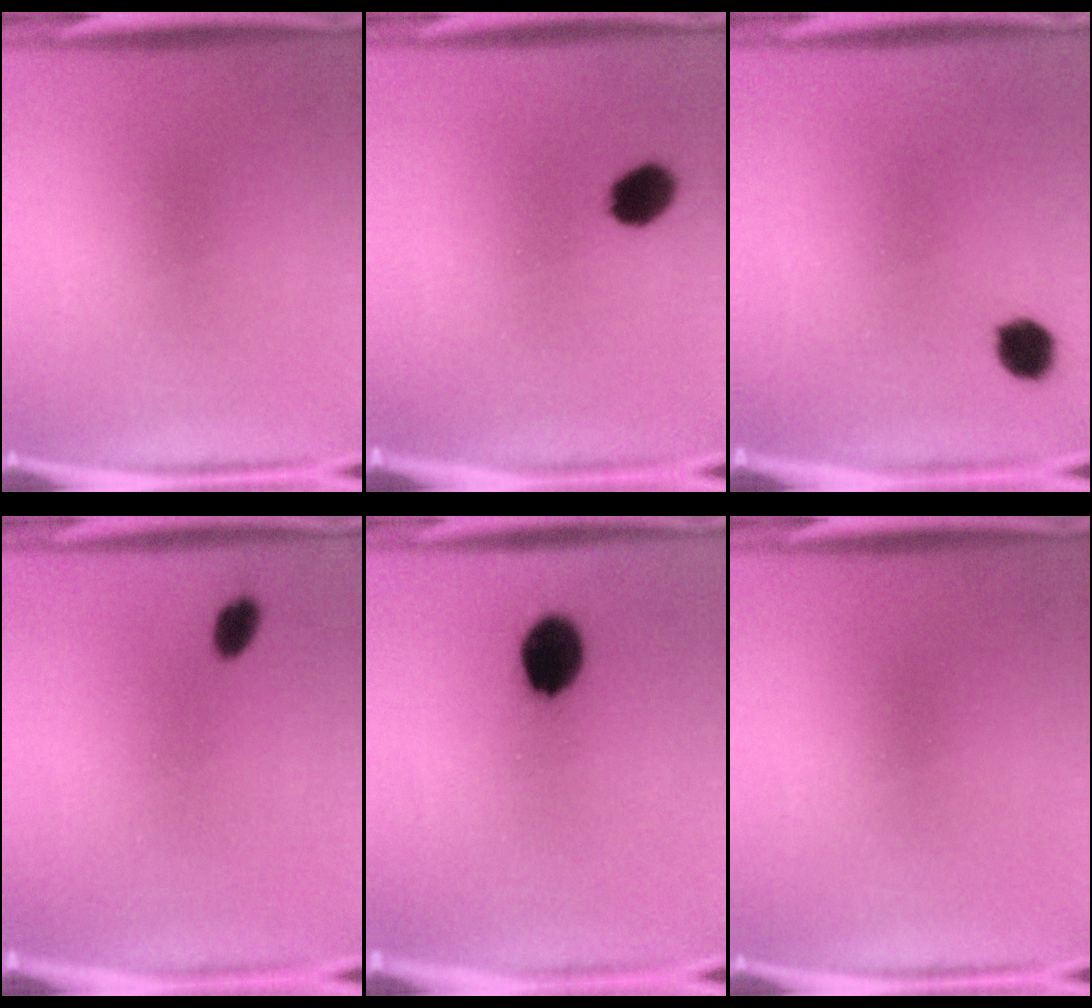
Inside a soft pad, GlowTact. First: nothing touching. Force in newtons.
{"total": 6.4}
{"total": 4.1}
{"total": 2.9}
{"total": 10.8}
{"total": 0.0}